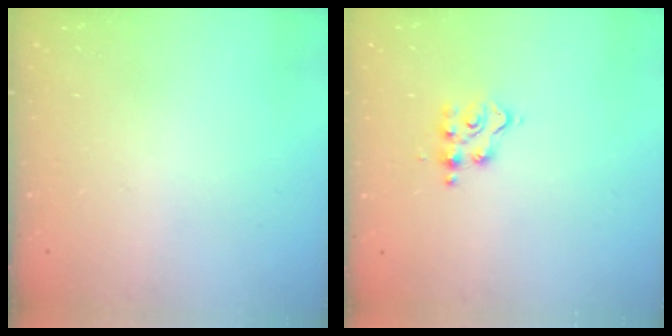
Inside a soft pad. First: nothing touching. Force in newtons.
{"total": 4.9, "press": 4.9, "slide": 0.2}